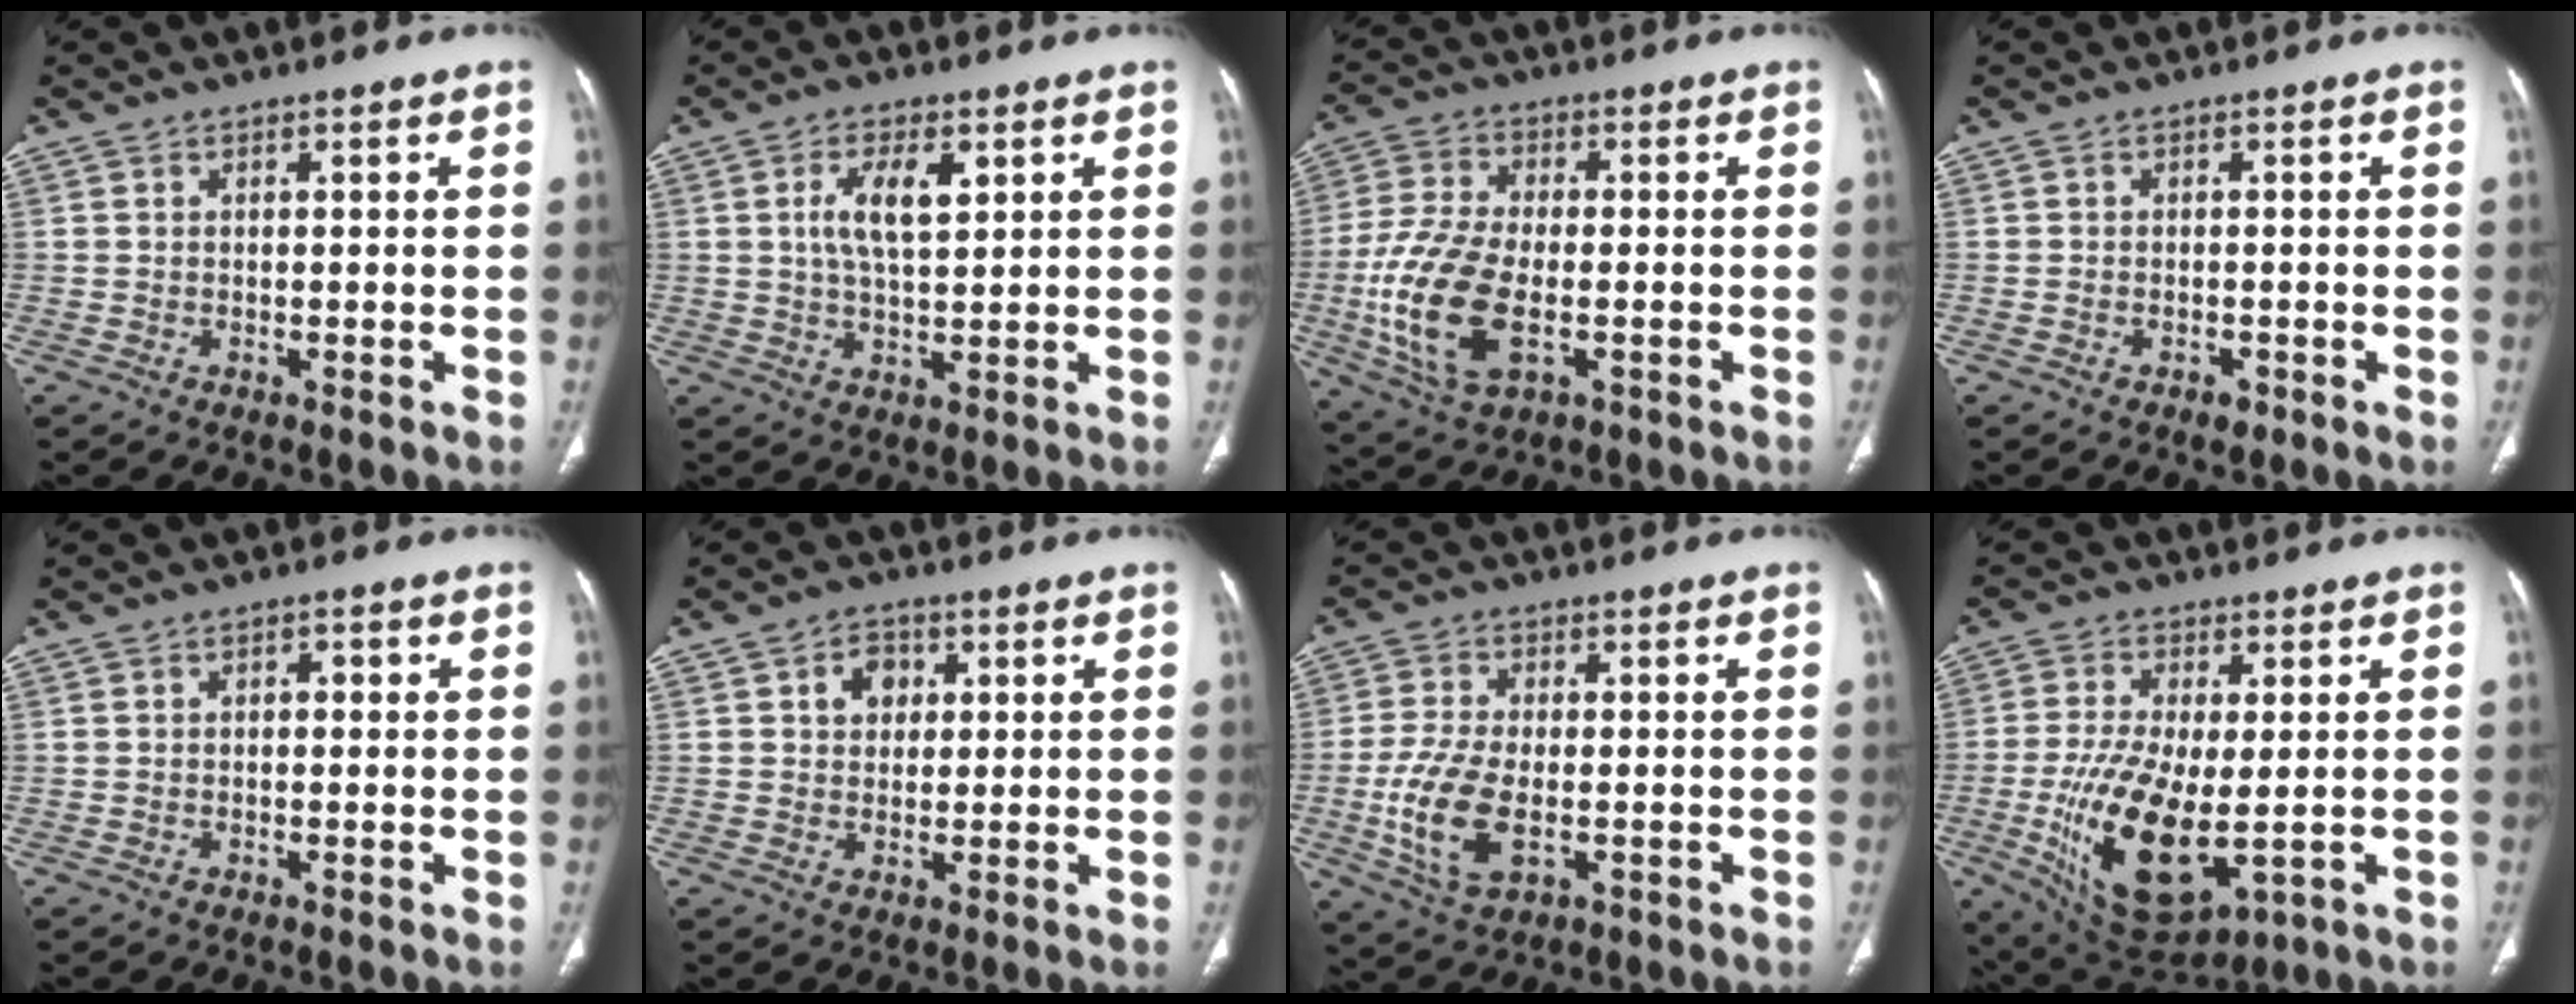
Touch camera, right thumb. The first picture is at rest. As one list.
[{"total": 7.1, "force": [2.2, 3.1, 6.0], "torque": [-0.109, -0.006, 0.043]}, {"total": 15.1, "force": [-3.3, 7.7, 12.6], "torque": [-0.273, 0.003, -0.056]}, {"total": 1.2, "force": [-0.8, 0.6, 0.7], "torque": [-0.009, 0.003, -0.010]}, {"total": 1.5, "force": [0.3, 0.9, 1.2], "torque": [-0.017, 0.005, 0.002]}, {"total": 4.6, "force": [1.4, 3.6, 2.5], "torque": [-0.016, 0.001, 0.020]}, {"total": 10.7, "force": [-2.4, 5.6, 8.9], "torque": [-0.189, -0.003, -0.040]}, {"total": 16.3, "force": [-3.2, 7.0, 14.4], "torque": [-0.272, -0.021, -0.036]}]